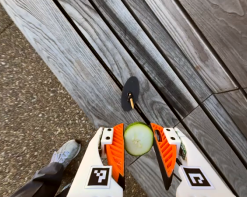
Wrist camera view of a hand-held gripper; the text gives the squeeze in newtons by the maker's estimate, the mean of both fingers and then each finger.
{"total": 11.2, "left": 11.6, "right": 10.8}